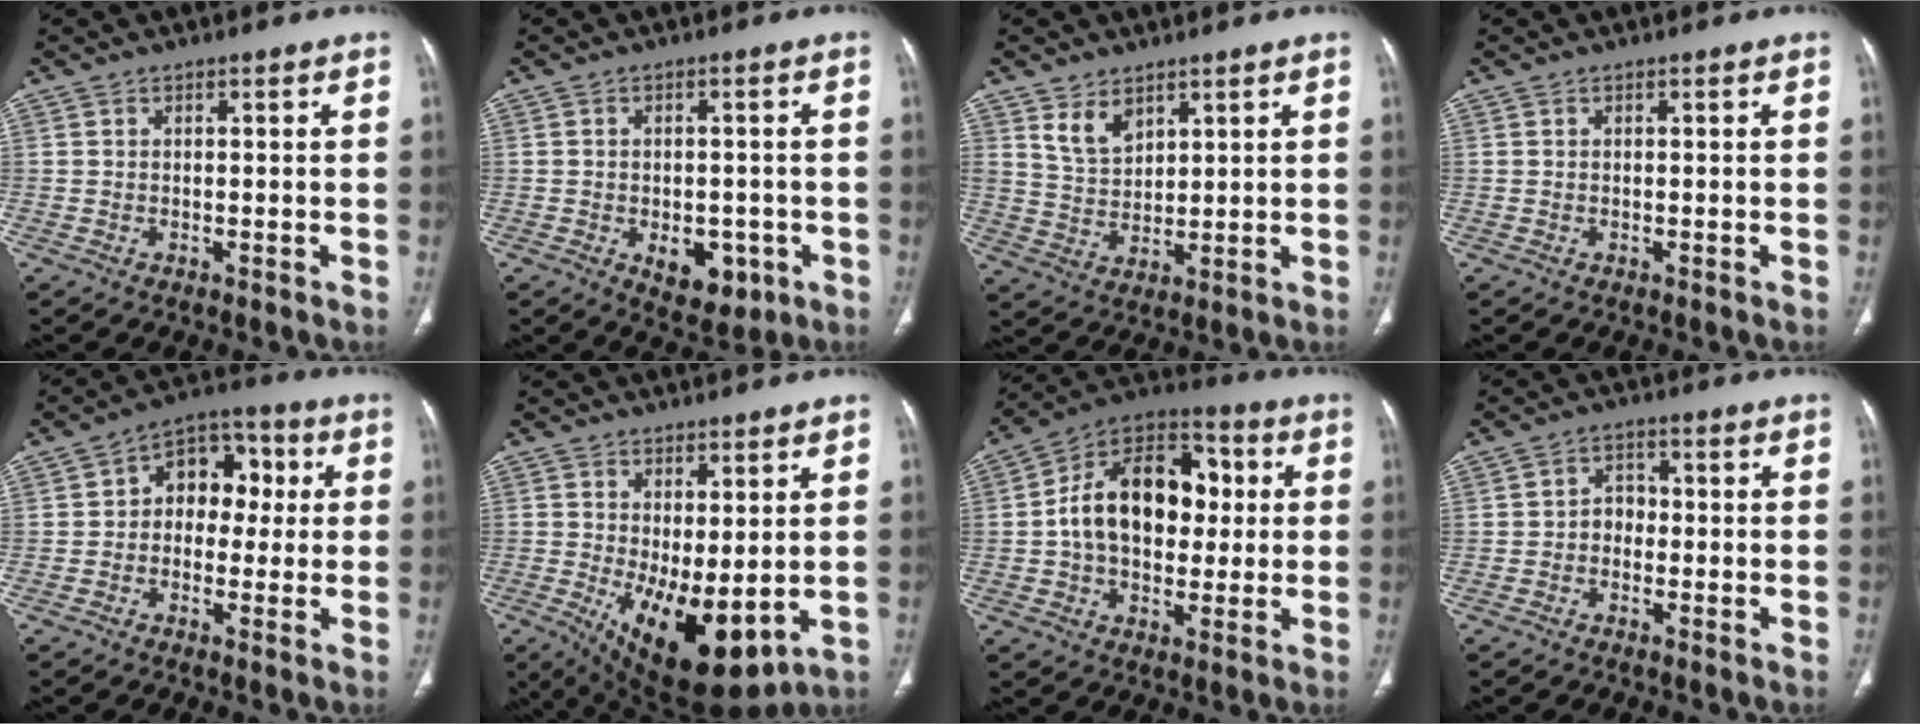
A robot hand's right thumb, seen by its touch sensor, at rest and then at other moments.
{"total": 7.7, "force": [-2.6, 4.8, 5.4], "torque": [-0.048, 0.006, -0.021]}
{"total": 6.0, "force": [3.8, 3.6, 3.0], "torque": [-0.037, -0.029, 0.082]}
{"total": 0.0}
{"total": 10.2, "force": [0.9, 7.4, 6.9], "torque": [-0.056, 0.032, 0.001]}
{"total": 14.1, "force": [-1.8, 6.2, 12.5], "torque": [-0.193, -0.028, -0.003]}
{"total": 19.3, "force": [1.5, 13.0, 14.1], "torque": [-0.187, 0.031, 0.017]}
{"total": 3.2, "force": [-0.9, 2.6, 1.7], "torque": [-0.008, 0.016, -0.024]}